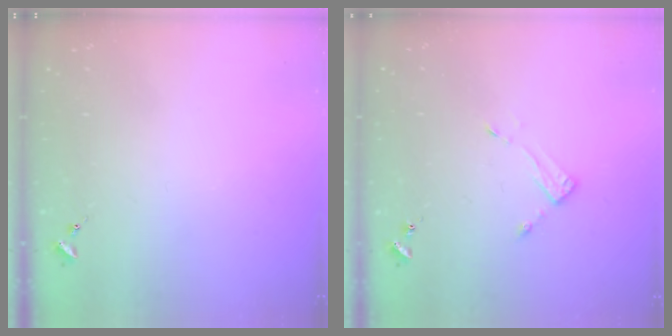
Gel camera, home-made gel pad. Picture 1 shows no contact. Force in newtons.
{"total": 3.5, "press": 3.5, "slide": 0.1}